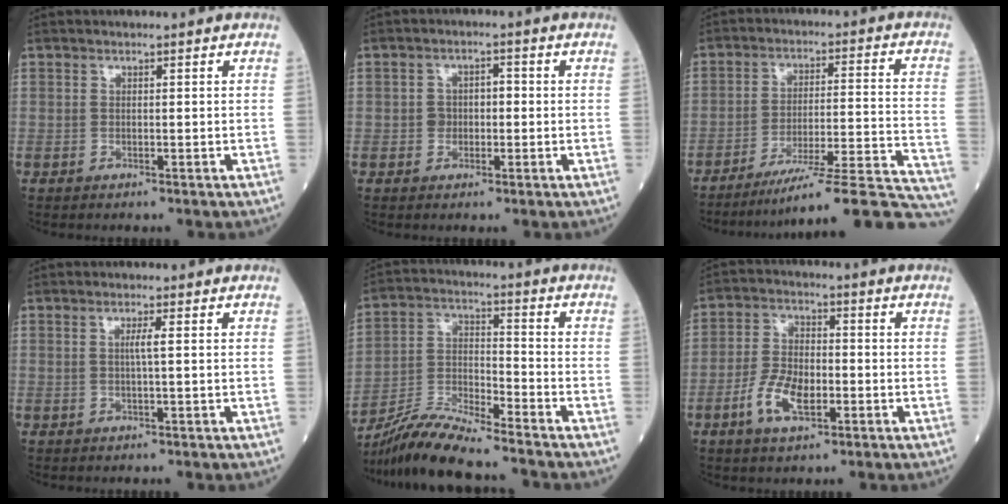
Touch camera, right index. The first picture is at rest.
{"total": 2.9, "force": [-0.4, 2.3, 1.7], "torque": [-0.027, 0.016, -0.009]}
{"total": 23.7, "force": [-21.9, -0.3, 9.1], "torque": [-0.052, 0.009, -0.297]}
{"total": 1.6, "force": [0.2, -0.3, 1.6], "torque": [-0.030, 0.001, 0.001]}
{"total": 11.0, "force": [-10.1, 0.2, 4.3], "torque": [-0.084, -0.007, -0.191]}
{"total": 7.5, "force": [-2.8, 3.5, 6.0], "torque": [-0.125, 0.005, -0.054]}